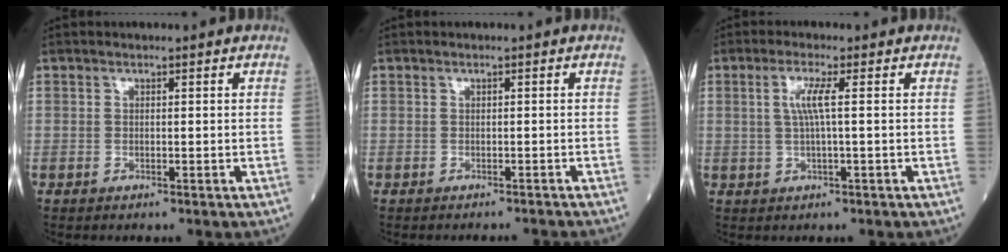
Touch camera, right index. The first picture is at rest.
{"total": 3.5, "force": [-3.4, 0.2, 0.8], "torque": [-0.007, -0.015, -0.037]}
{"total": 3.5, "force": [0.6, -0.3, 3.4], "torque": [-0.073, 0.003, 0.012]}